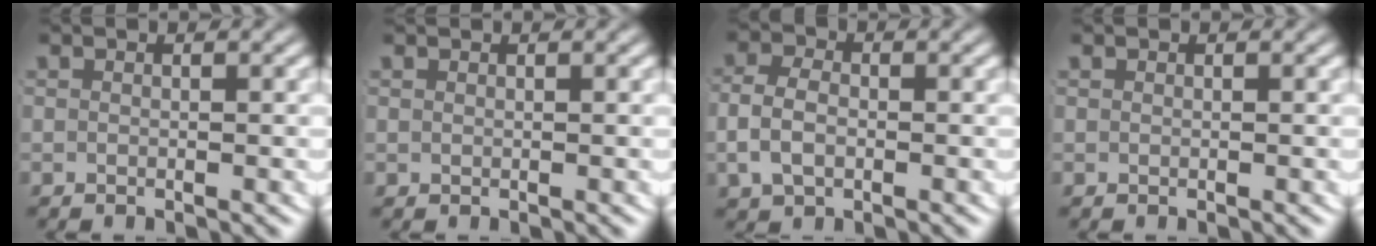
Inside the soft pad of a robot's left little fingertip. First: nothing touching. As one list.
[{"total": 0.0}, {"total": 3.5, "force": [-0.5, 2.7, 2.3], "torque": [-0.057, -0.005, -0.004]}, {"total": 0.0}]